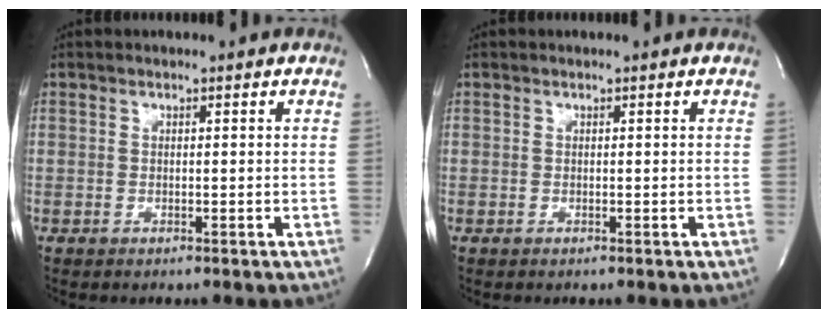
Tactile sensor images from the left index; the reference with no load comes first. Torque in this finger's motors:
{"motor_torque": [0.00, 0.00, 0.00, 0.00]}